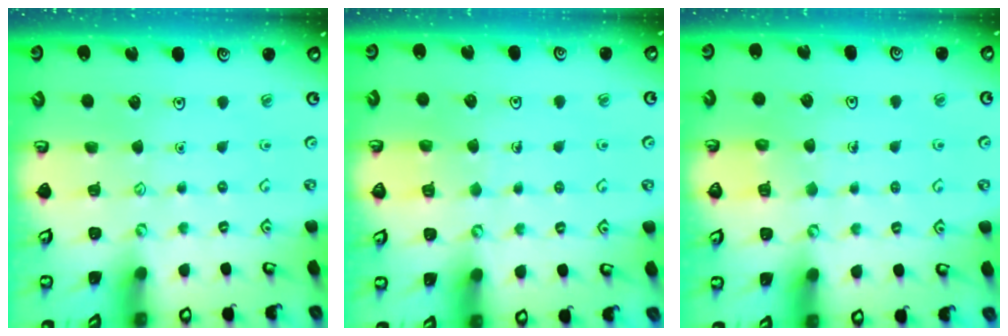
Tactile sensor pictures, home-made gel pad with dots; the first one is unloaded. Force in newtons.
{"total": 3.6, "press": 3.6, "slide": 0.3}
{"total": 3.8, "press": 3.8, "slide": 0.4}